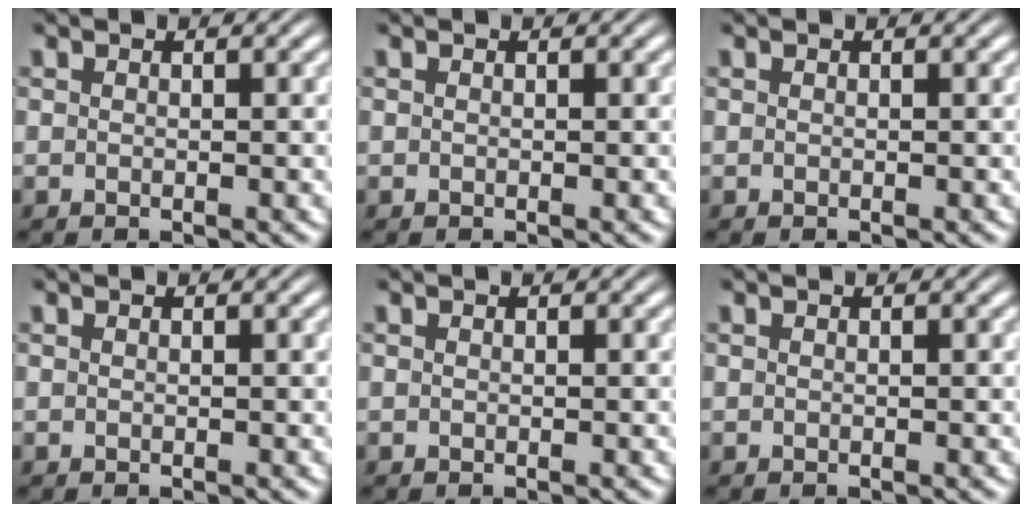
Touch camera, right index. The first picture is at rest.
{"total": 0.0}
{"total": 0.0}
{"total": 0.0}
{"total": 0.0}
{"total": 0.0}